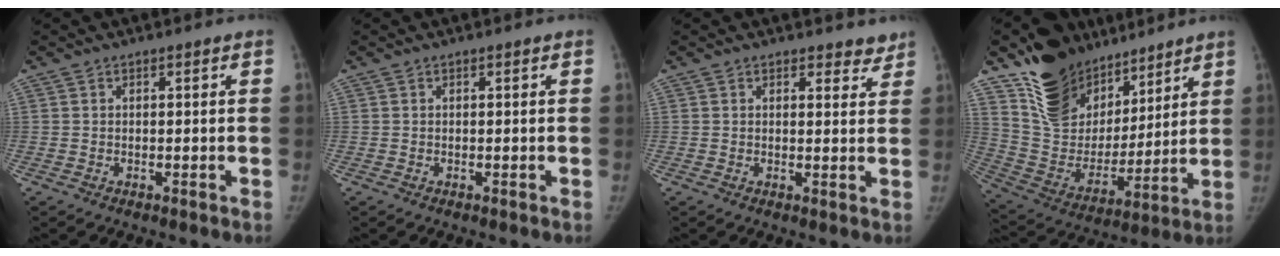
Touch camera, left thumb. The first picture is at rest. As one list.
[{"total": 0.0}, {"total": 3.3, "force": [2.8, 1.6, 0.7], "torque": [0.020, -0.017, 0.028]}, {"total": 22.3, "force": [15.0, 13.9, 9.0], "torque": [-0.105, -0.072, 0.269]}]